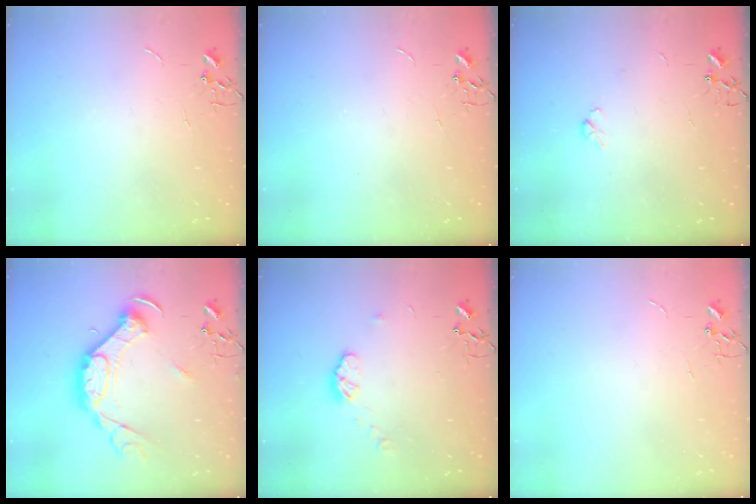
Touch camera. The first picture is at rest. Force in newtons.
{"total": 0.0}
{"total": 3.3, "press": 3.3, "slide": 0.6}
{"total": 17.5, "press": 17.4, "slide": 1.1}
{"total": 6.9, "press": 6.9, "slide": 0.5}
{"total": 0.0}